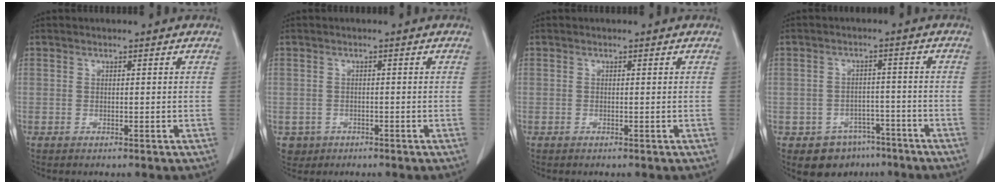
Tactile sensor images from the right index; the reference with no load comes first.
{"total": 3.7, "force": [-1.7, 3.2, 0.2], "torque": [-0.002, 0.009, -0.024]}
{"total": 0.0}
{"total": 6.6, "force": [-4.3, 5.0, 0.8], "torque": [0.001, 0.016, -0.055]}